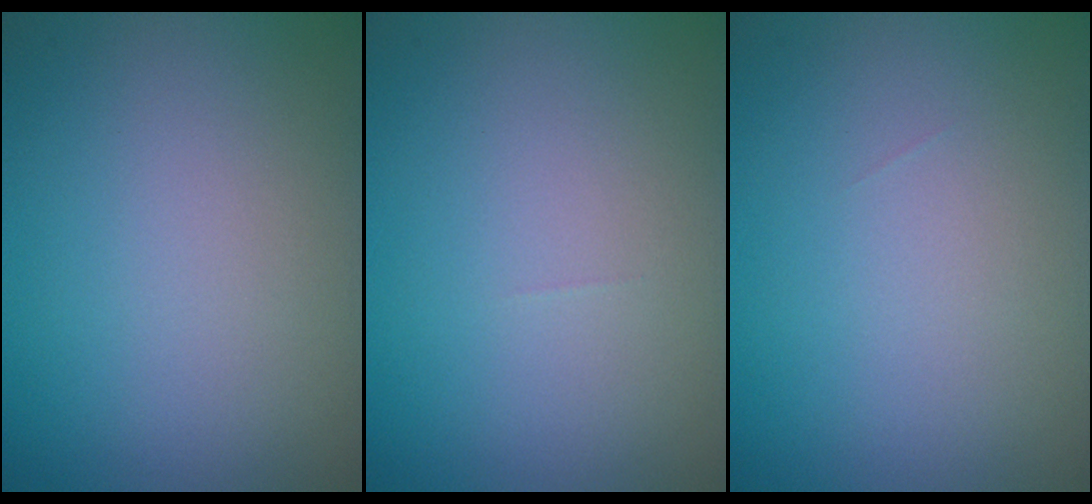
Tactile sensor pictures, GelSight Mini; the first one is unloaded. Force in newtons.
{"total": 0.0}
{"total": 0.0}